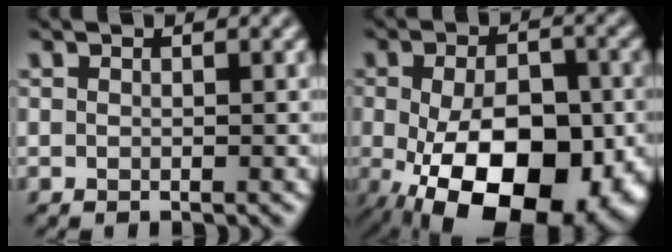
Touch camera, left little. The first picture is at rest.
{"total": 17.2, "force": [-6.0, 9.5, 13.0], "torque": [-0.189, -0.027, -0.077]}